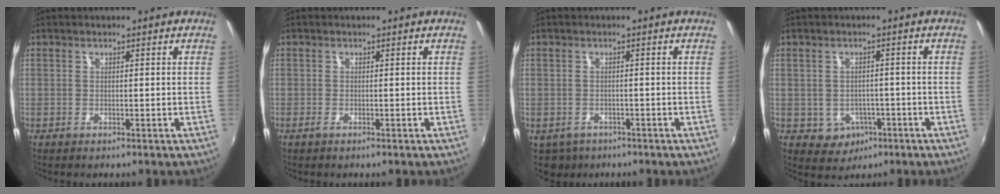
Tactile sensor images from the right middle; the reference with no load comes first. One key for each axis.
{"total": 0.8, "fx": -0.6, "fy": 0.1, "fz": 0.5, "tx": -0.011, "ty": -0.003, "tz": -0.013}
{"total": 3.6, "fx": -2.0, "fy": 2.8, "fz": 1.1, "tx": -0.027, "ty": -0.008, "tz": -0.026}
{"total": 5.0, "fx": -1.9, "fy": 4.4, "fz": 1.3, "tx": -0.040, "ty": 0.007, "tz": -0.013}